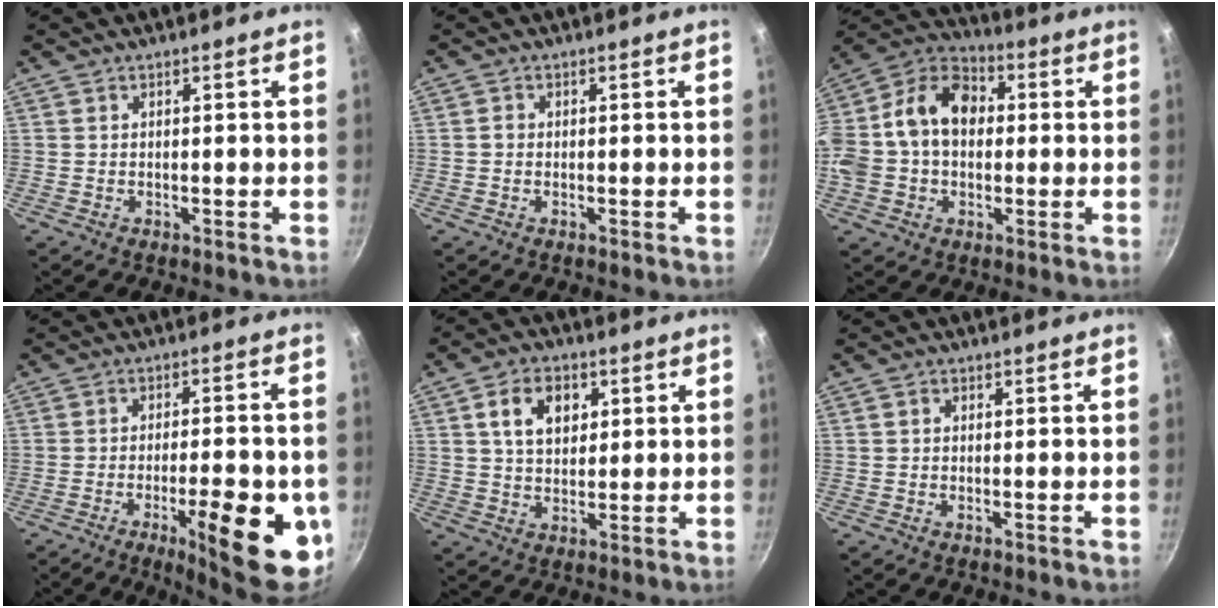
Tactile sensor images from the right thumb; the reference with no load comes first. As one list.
[{"total": 0.8, "force": [-0.2, 0.7, 0.3], "torque": [-0.003, 0.003, -0.005]}, {"total": 18.6, "force": [0.9, 13.8, 12.4], "torque": [-0.207, 0.048, -0.003]}, {"total": 18.7, "force": [-6.0, 5.8, 16.7], "torque": [-0.193, 0.008, -0.077]}, {"total": 8.6, "force": [2.8, 6.0, 5.6], "torque": [-0.073, -0.001, 0.046]}, {"total": 0.8, "force": [0.1, 0.7, 0.5], "torque": [-0.009, 0.004, 0.000]}]